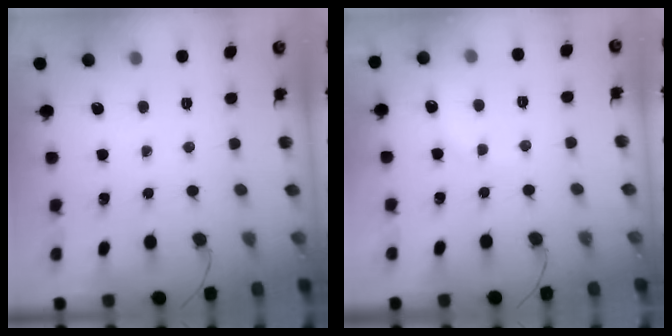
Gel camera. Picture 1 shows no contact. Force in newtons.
{"total": 5.9, "press": 5.8, "slide": 0.8}